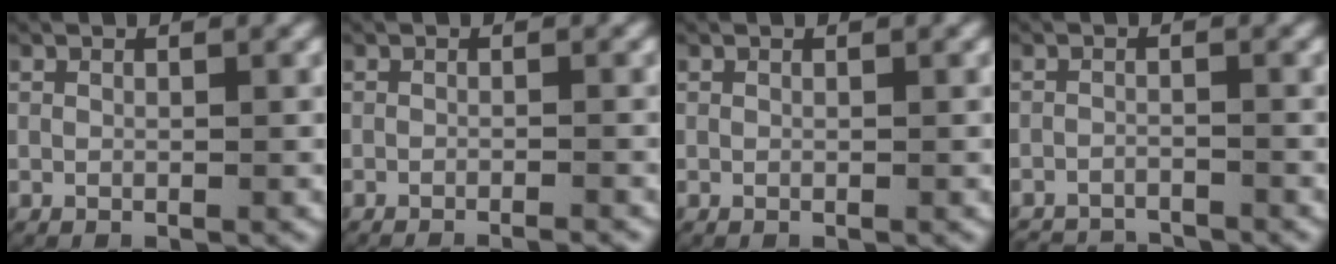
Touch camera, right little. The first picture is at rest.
{"total": 1.5, "force": [-1.4, -0.1, 0.4], "torque": [-0.004, 0.002, -0.026]}
{"total": 0.0}
{"total": 3.7, "force": [-3.6, 0.7, 0.4], "torque": [-0.004, -0.012, -0.061]}